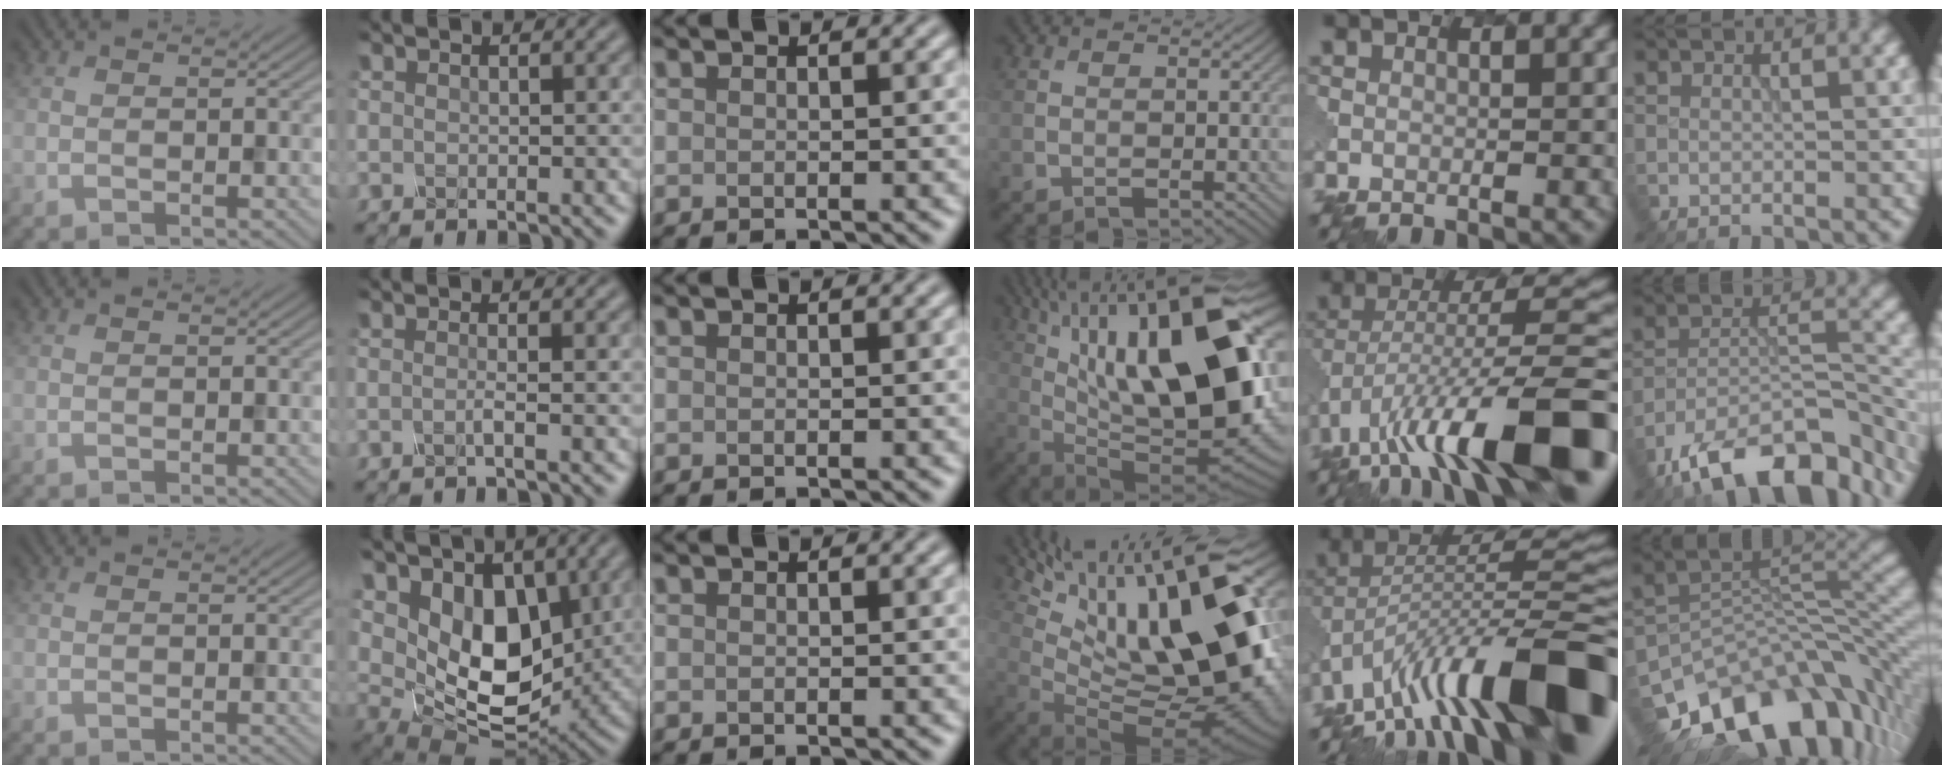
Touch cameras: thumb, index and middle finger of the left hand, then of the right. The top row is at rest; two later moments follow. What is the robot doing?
{"motion": "twist", "object": "rubiks cube"}